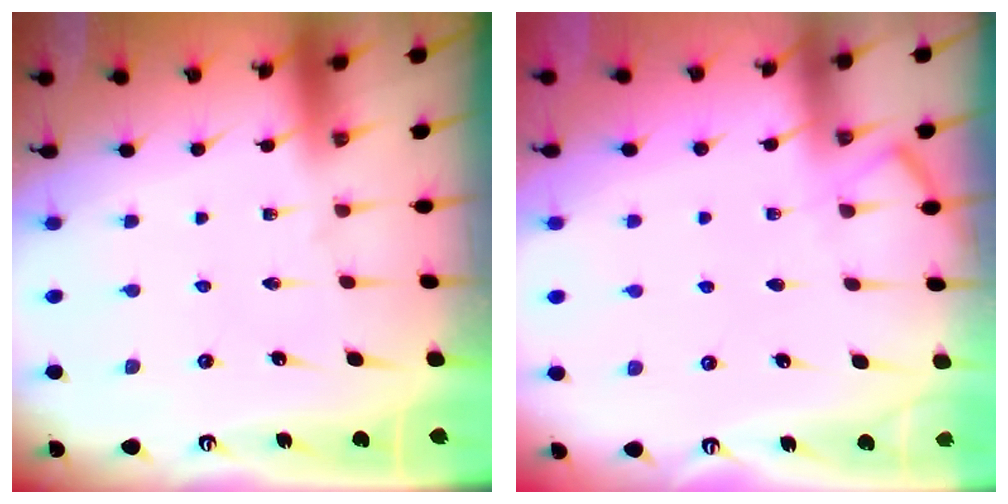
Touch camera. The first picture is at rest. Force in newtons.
{"total": 5.5, "press": 5.4, "slide": 0.7}